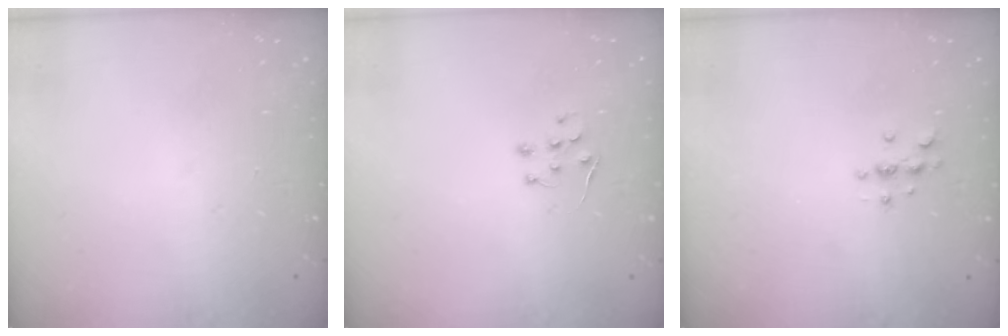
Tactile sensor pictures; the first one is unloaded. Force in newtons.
{"total": 5.1, "press": 5.1, "slide": 0.7}
{"total": 3.0, "press": 3.0, "slide": 0.4}